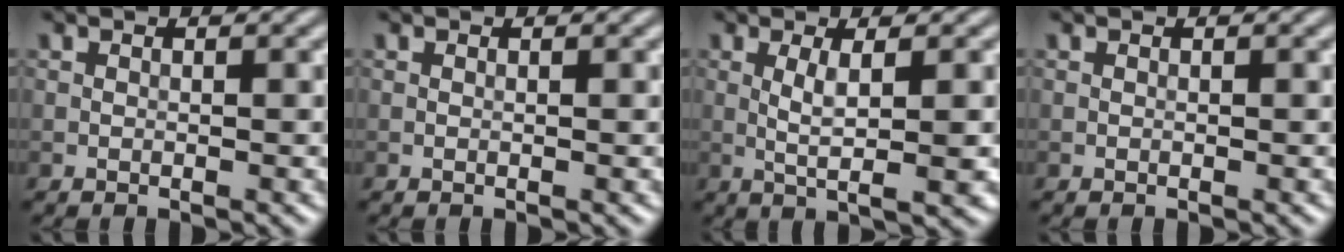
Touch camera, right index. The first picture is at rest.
{"total": 0.0}
{"total": 3.3, "force": [0.2, 0.5, 3.2], "torque": [-0.061, -0.005, 0.007]}
{"total": 0.0}